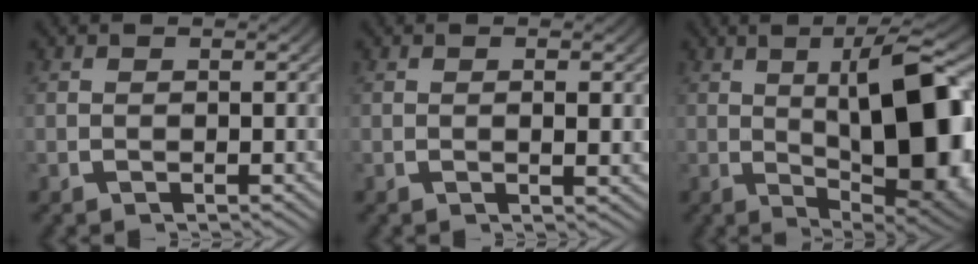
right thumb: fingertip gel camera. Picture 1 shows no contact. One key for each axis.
{"total": 1.0, "fx": 0.0, "fy": 0.3, "fz": 0.9, "tx": -0.015, "ty": -0.006, "tz": -0.002}
{"total": 15.1, "fx": -1.1, "fy": 6.4, "fz": 13.6, "tx": -0.211, "ty": -0.021, "tz": 0.002}